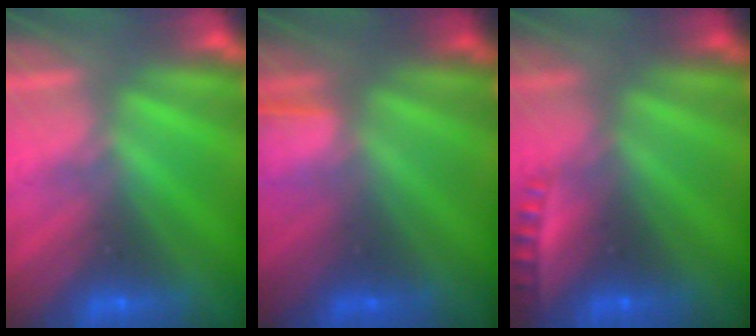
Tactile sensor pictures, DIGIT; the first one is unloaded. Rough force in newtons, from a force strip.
{"total": 1.3}
{"total": 2.1}